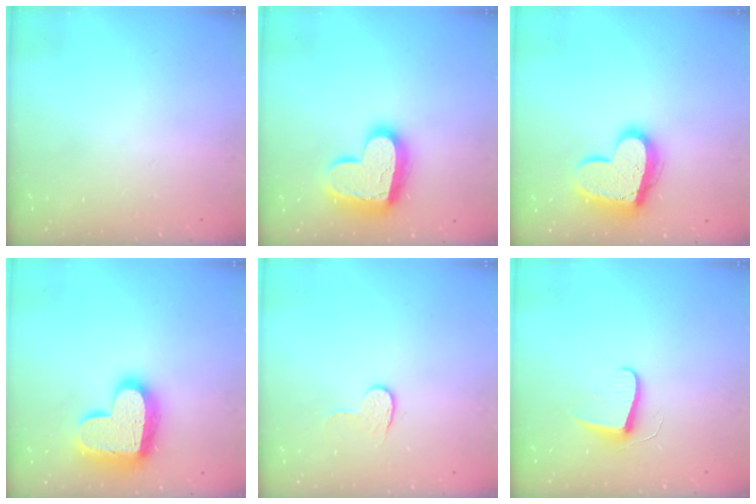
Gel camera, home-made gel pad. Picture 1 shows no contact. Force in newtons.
{"total": 17.7, "press": 17.7, "slide": 1.0}
{"total": 16.8, "press": 16.7, "slide": 1.5}
{"total": 19.8, "press": 19.8, "slide": 1.5}
{"total": 3.6, "press": 3.6, "slide": 0.4}
{"total": 7.1, "press": 7.1, "slide": 0.7}